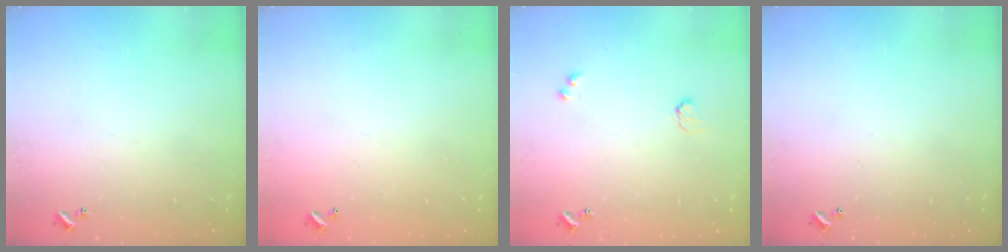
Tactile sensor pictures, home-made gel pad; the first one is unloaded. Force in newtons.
{"total": 2.8, "press": 2.8, "slide": 0.1}
{"total": 2.9, "press": 2.9, "slide": 0.5}
{"total": 0.0}